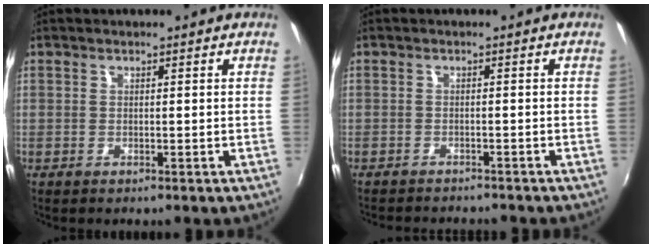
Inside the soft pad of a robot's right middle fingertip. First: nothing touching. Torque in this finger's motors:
{"motor_torque": [0.92, -1.22, 0.07, 0.02]}